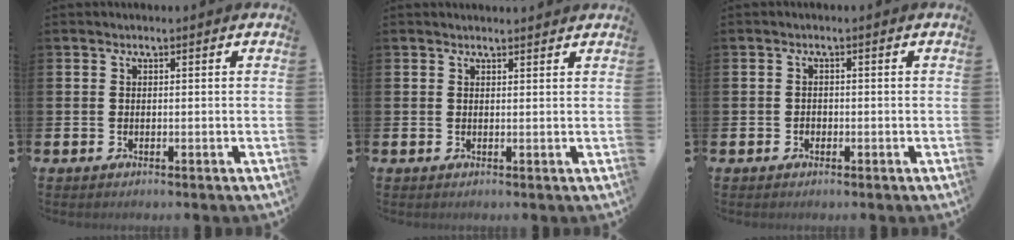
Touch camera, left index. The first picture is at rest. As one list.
[{"total": 1.1, "force": [1.1, 0.1, 0.1], "torque": [0.009, -0.004, 0.018]}, {"total": 0.9, "force": [-0.4, 0.8, 0.2], "torque": [-0.009, 0.006, -0.009]}]